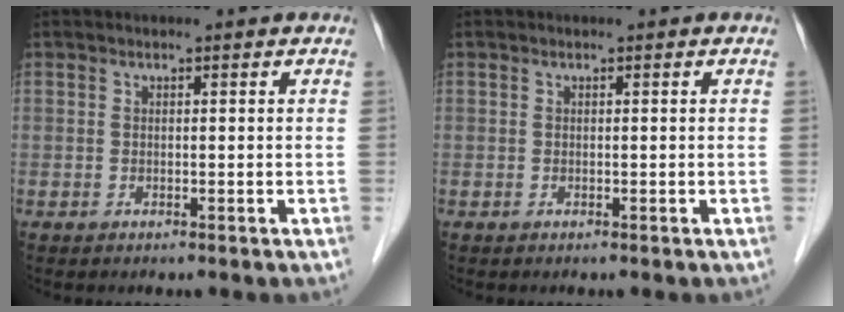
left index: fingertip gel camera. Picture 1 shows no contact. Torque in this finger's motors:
{"motor_torque": [-0.06, 0.09, -0.01, 0.00]}